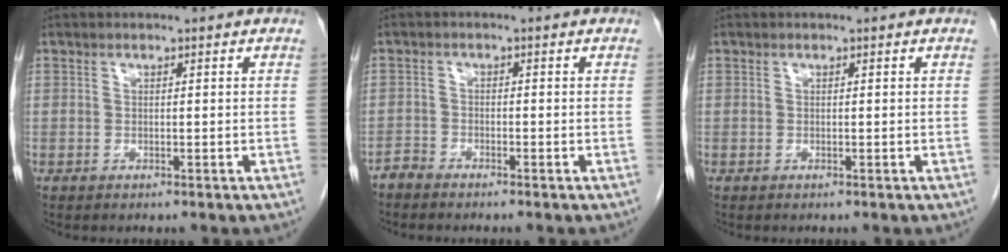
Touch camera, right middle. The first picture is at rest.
{"total": 1.6, "force": [-1.5, 0.2, 0.0], "torque": [0.002, -0.001, -0.030]}
{"total": 0.0}